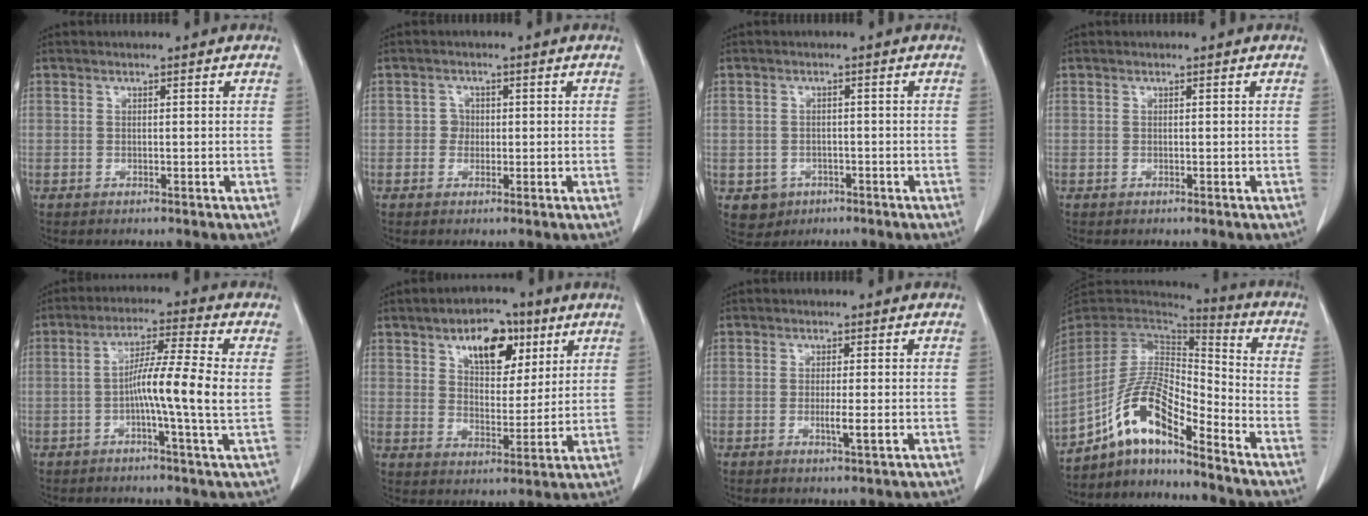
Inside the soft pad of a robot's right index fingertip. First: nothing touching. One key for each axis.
{"total": 1.7, "fx": -0.1, "fy": 1.6, "fz": 0.4, "tx": 0.000, "ty": 0.006, "tz": -0.004}
{"total": 3.6, "fx": -1.4, "fy": 3.3, "fz": 0.4, "tx": 0.000, "ty": 0.010, "tz": -0.012}
{"total": 0.0}
{"total": 9.3, "fx": -0.7, "fy": -0.7, "fz": 9.2, "tx": -0.162, "ty": 0.004, "tz": -0.020}
{"total": 10.1, "fx": 5.3, "fy": 5.4, "fz": 6.7, "tx": -0.103, "ty": 0.014, "tz": 0.089}
{"total": 2.5, "fx": -0.6, "fy": 0.0, "fz": 2.4, "tx": -0.044, "ty": -0.006, "tz": -0.008}
{"total": 12.4, "fx": -8.2, "fy": 2.6, "fz": 9.0, "tx": -0.181, "ty": 0.021, "tz": -0.150}